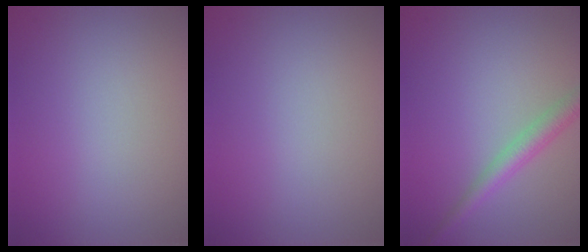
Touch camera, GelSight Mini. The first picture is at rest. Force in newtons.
{"total": 0.0}
{"total": 2.7, "press": 2.7, "slide": 0.1}